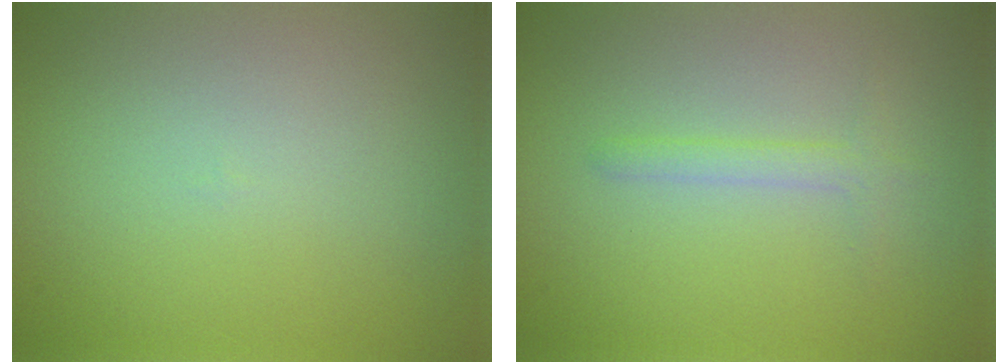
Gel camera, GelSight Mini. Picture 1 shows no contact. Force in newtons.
{"total": 1.4, "press": 1.4, "slide": 0.1}